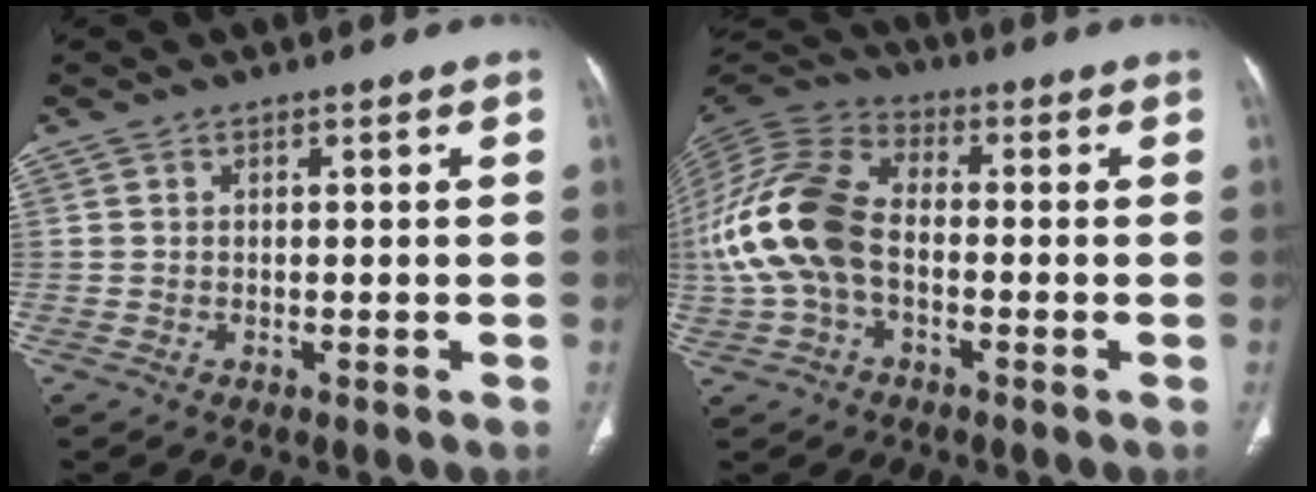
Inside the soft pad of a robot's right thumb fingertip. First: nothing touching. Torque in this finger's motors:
{"motor_torque": [1.70, 1.87, 1.72, -0.40, 0.50]}